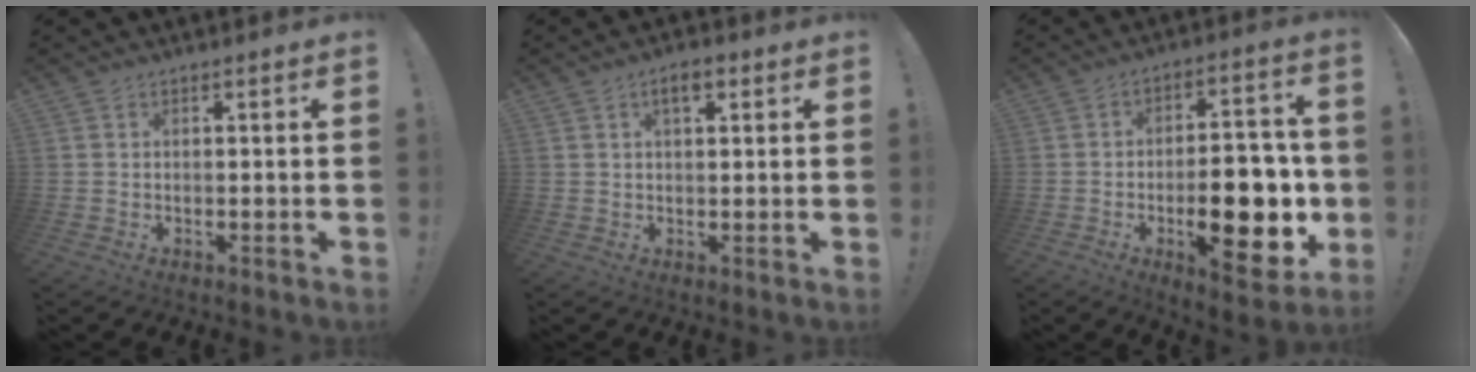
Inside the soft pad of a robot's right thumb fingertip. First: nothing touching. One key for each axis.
{"total": 4.1, "fx": 1.9, "fy": 1.7, "fz": 3.2, "tx": -0.042, "ty": -0.003, "tz": 0.028}
{"total": 21.6, "fx": -5.1, "fy": 10.0, "fz": 18.4, "tx": -0.253, "ty": 0.026, "tz": -0.061}